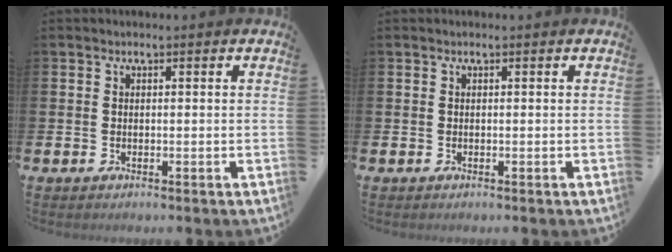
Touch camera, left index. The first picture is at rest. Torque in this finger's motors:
{"motor_torque": [-0.08, 0.08, 0.00, -0.01]}